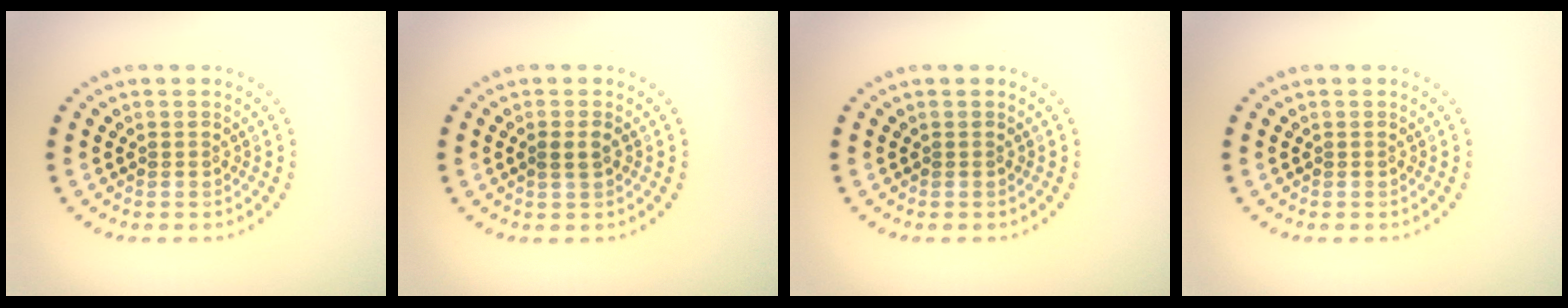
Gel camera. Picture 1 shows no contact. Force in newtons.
{"total": 1.3, "press": 1.2, "slide": 0.5}
{"total": 0.0}
{"total": 0.0}